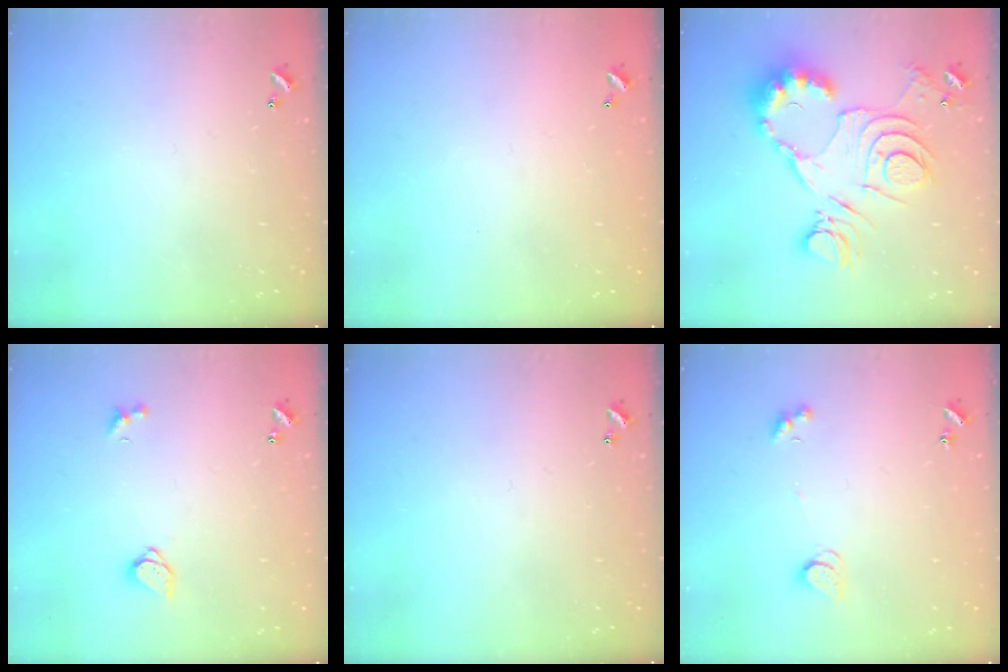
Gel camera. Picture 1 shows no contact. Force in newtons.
{"total": 2.8, "press": 2.8, "slide": 0.1}
{"total": 17.7, "press": 17.6, "slide": 1.4}
{"total": 1.6, "press": 1.5, "slide": 0.3}
{"total": 0.0}
{"total": 2.1, "press": 2.1, "slide": 0.4}